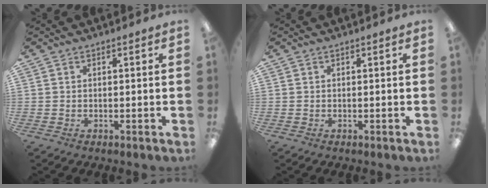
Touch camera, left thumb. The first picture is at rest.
{"total": 0.0}